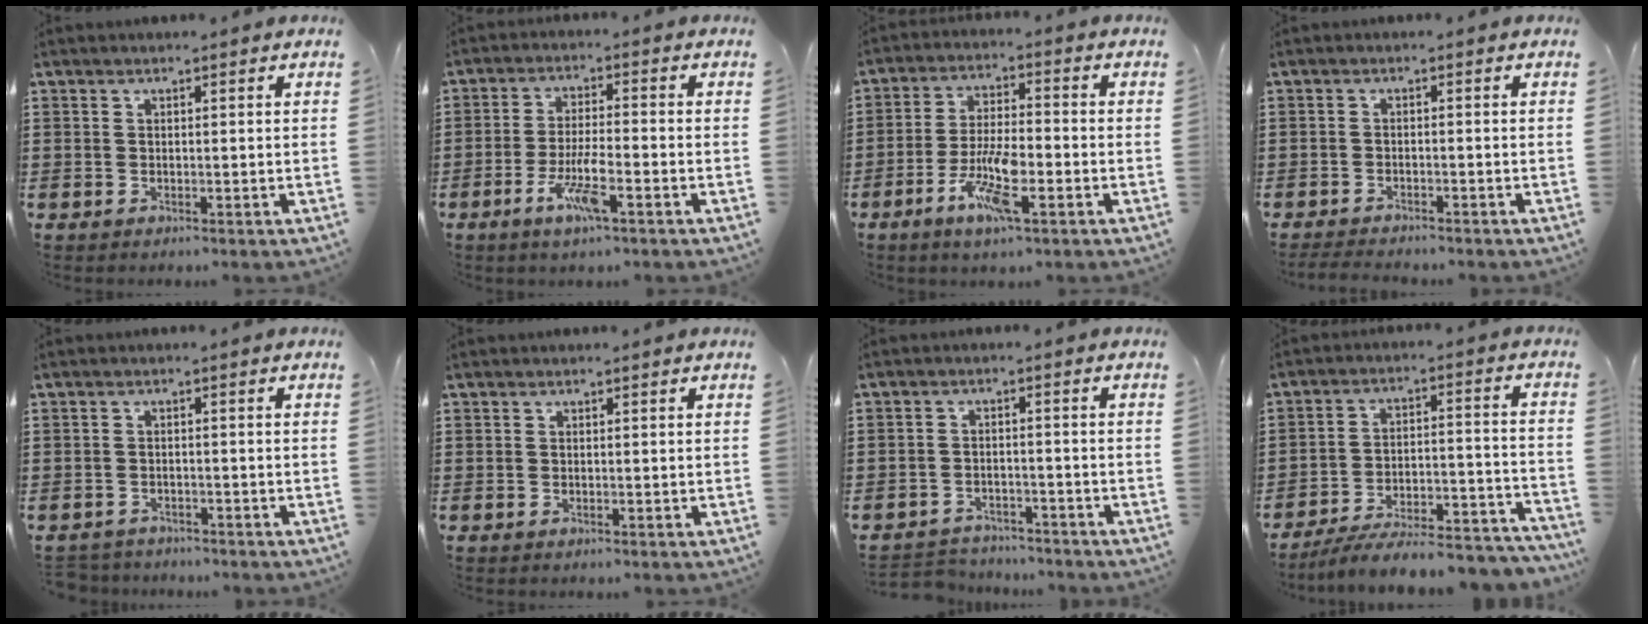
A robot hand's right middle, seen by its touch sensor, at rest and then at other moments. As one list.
[{"total": 6.5, "force": [-3.2, 1.3, 5.5], "torque": [-0.113, -0.008, -0.060]}, {"total": 8.7, "force": [-3.6, 2.4, 7.5], "torque": [-0.158, -0.009, -0.069]}, {"total": 1.8, "force": [-1.7, 0.1, 0.3], "torque": [-0.008, -0.001, -0.035]}, {"total": 1.8, "force": [-1.7, 0.3, -0.2], "torque": [-0.005, 0.000, -0.040]}, {"total": 0.0}, {"total": 3.5, "force": [-3.4, 0.8, -0.3], "torque": [-0.002, 0.002, -0.074]}, {"total": 8.2, "force": [-7.5, 0.6, 3.2], "torque": [-0.042, 0.011, -0.143]}]